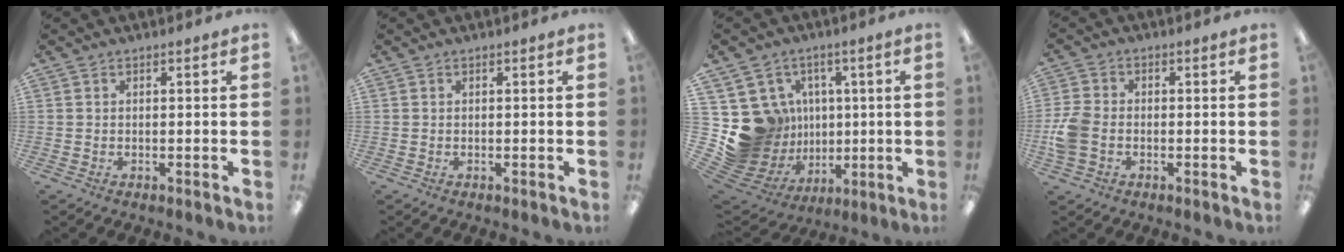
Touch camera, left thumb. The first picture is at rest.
{"total": 0.0}
{"total": 16.6, "force": [1.0, 16.1, 4.2], "torque": [-0.092, -0.022, 0.067]}
{"total": 6.8, "force": [-1.4, 5.0, 4.4], "torque": [-0.097, 0.011, -0.025]}